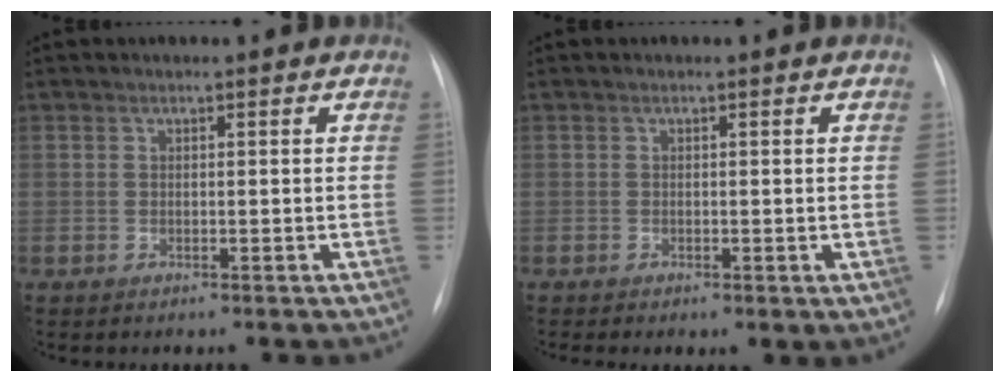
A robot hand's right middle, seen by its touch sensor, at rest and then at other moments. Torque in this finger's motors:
{"motor_torque": [1.03, -1.11, 0.24, 0.08]}